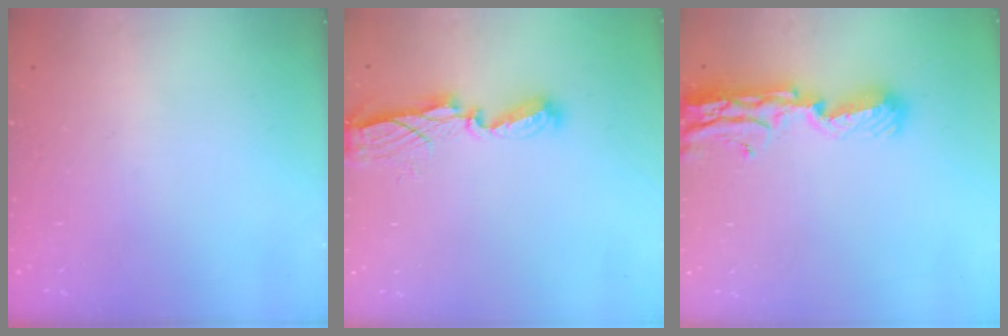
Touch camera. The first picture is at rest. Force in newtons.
{"total": 7.4, "press": 7.4, "slide": 0.2}
{"total": 11.5, "press": 11.4, "slide": 1.6}